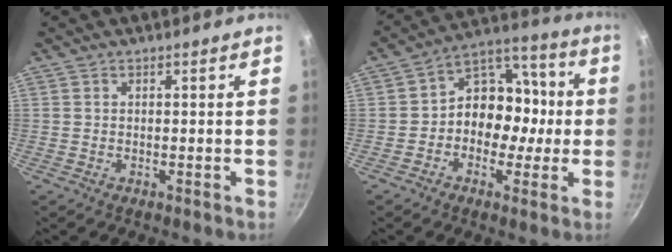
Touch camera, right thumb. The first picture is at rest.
{"total": 13.4, "force": [-1.0, 9.9, 9.0], "torque": [-0.082, 0.047, -0.028]}